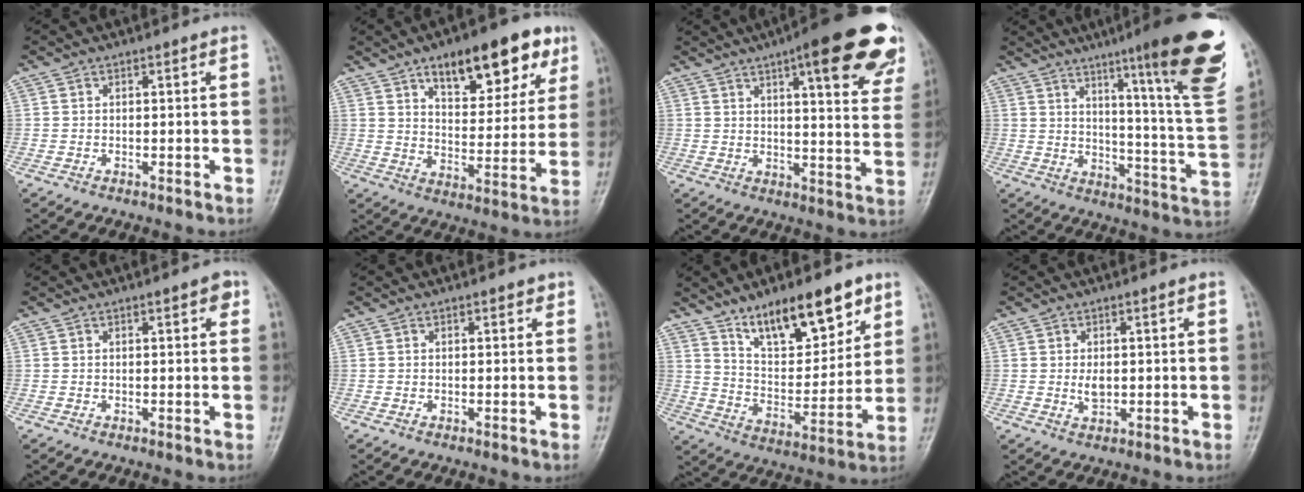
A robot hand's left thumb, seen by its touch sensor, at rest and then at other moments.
{"total": 18.2, "force": [10.1, 8.0, 12.8], "torque": [-0.129, -0.036, 0.149]}
{"total": 22.2, "force": [12.9, 5.6, 17.1], "torque": [-0.192, -0.035, 0.152]}
{"total": 23.7, "force": [13.7, 1.5, 19.2], "torque": [-0.242, -0.071, 0.192]}
{"total": 2.0, "force": [1.0, 0.7, 1.6], "torque": [-0.015, 0.000, 0.010]}
{"total": 0.9, "force": [0.6, 0.5, 0.4], "torque": [-0.002, -0.003, 0.005]}
{"total": 16.6, "force": [10.7, 6.6, 10.7], "torque": [-0.126, -0.059, 0.189]}
{"total": 2.6, "force": [0.3, 1.5, 2.1], "torque": [-0.032, -0.006, 0.008]}